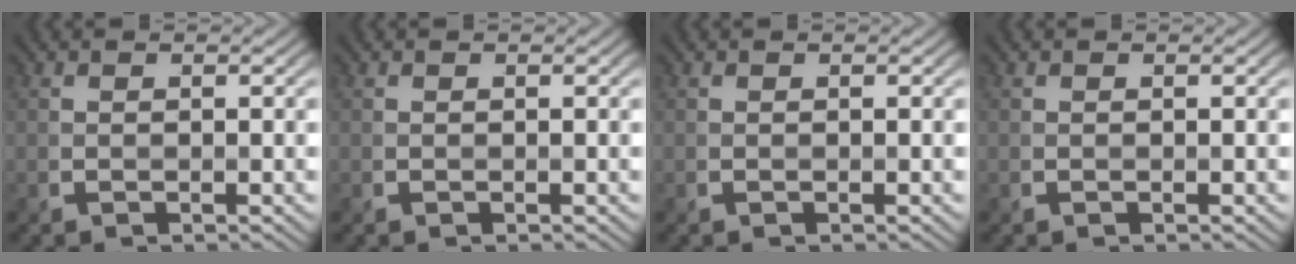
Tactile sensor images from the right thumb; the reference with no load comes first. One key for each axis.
{"total": 0.0}
{"total": 0.0}
{"total": 0.0}